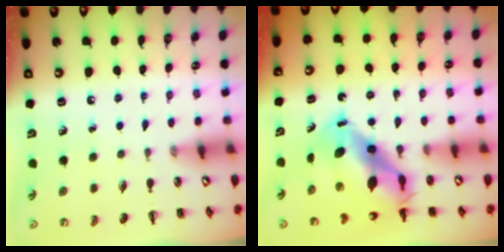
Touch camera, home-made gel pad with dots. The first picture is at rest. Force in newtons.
{"total": 11.4, "press": 11.0, "slide": 2.8}